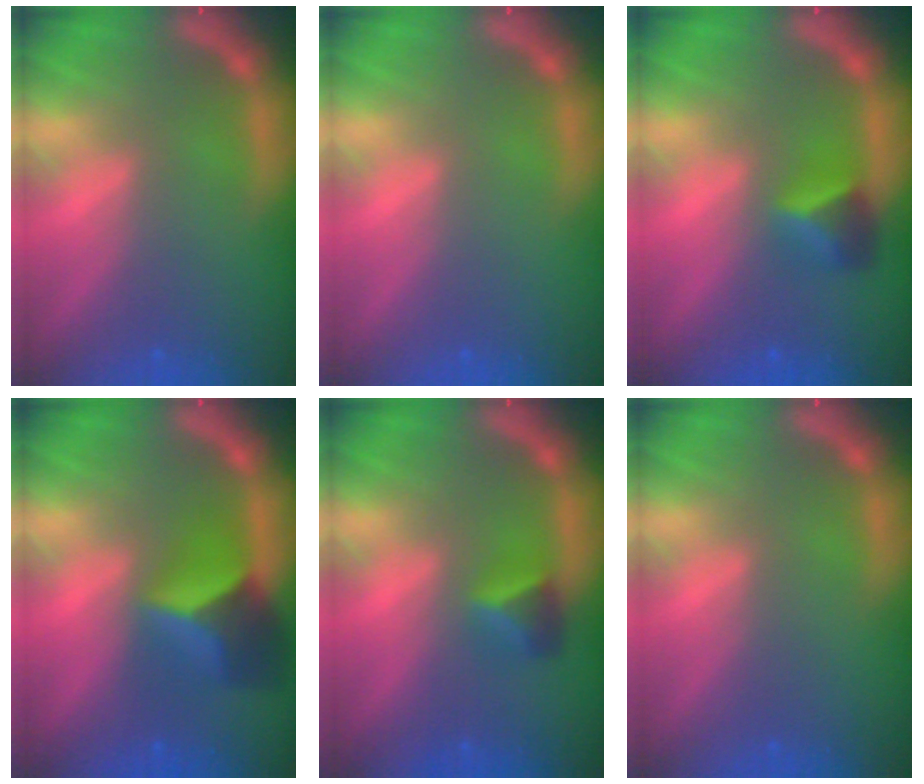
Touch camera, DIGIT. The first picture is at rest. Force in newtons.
{"total": 0.0}
{"total": 2.9}
{"total": 6.0}
{"total": 2.4}
{"total": 0.0}